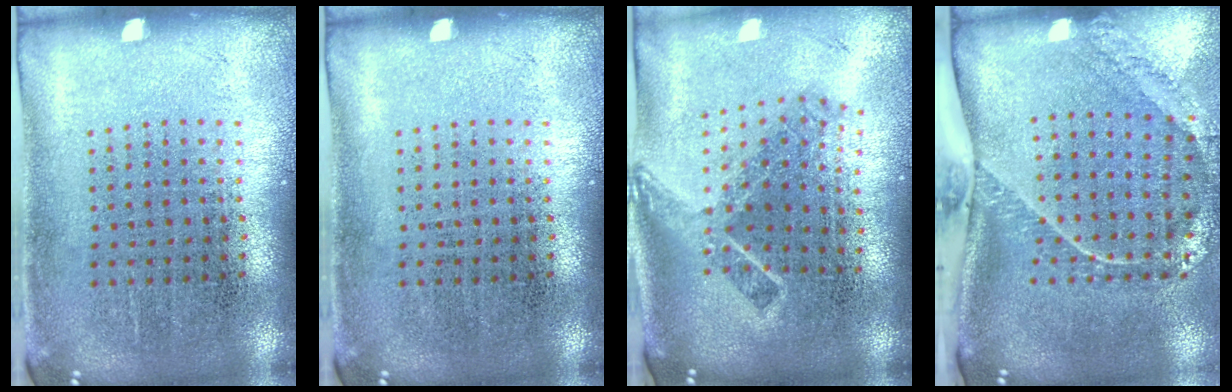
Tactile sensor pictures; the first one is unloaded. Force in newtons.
{"total": 0.0}
{"total": 2.1, "press": 1.5, "slide": 1.5}
{"total": 2.6, "press": 1.7, "slide": 1.9}